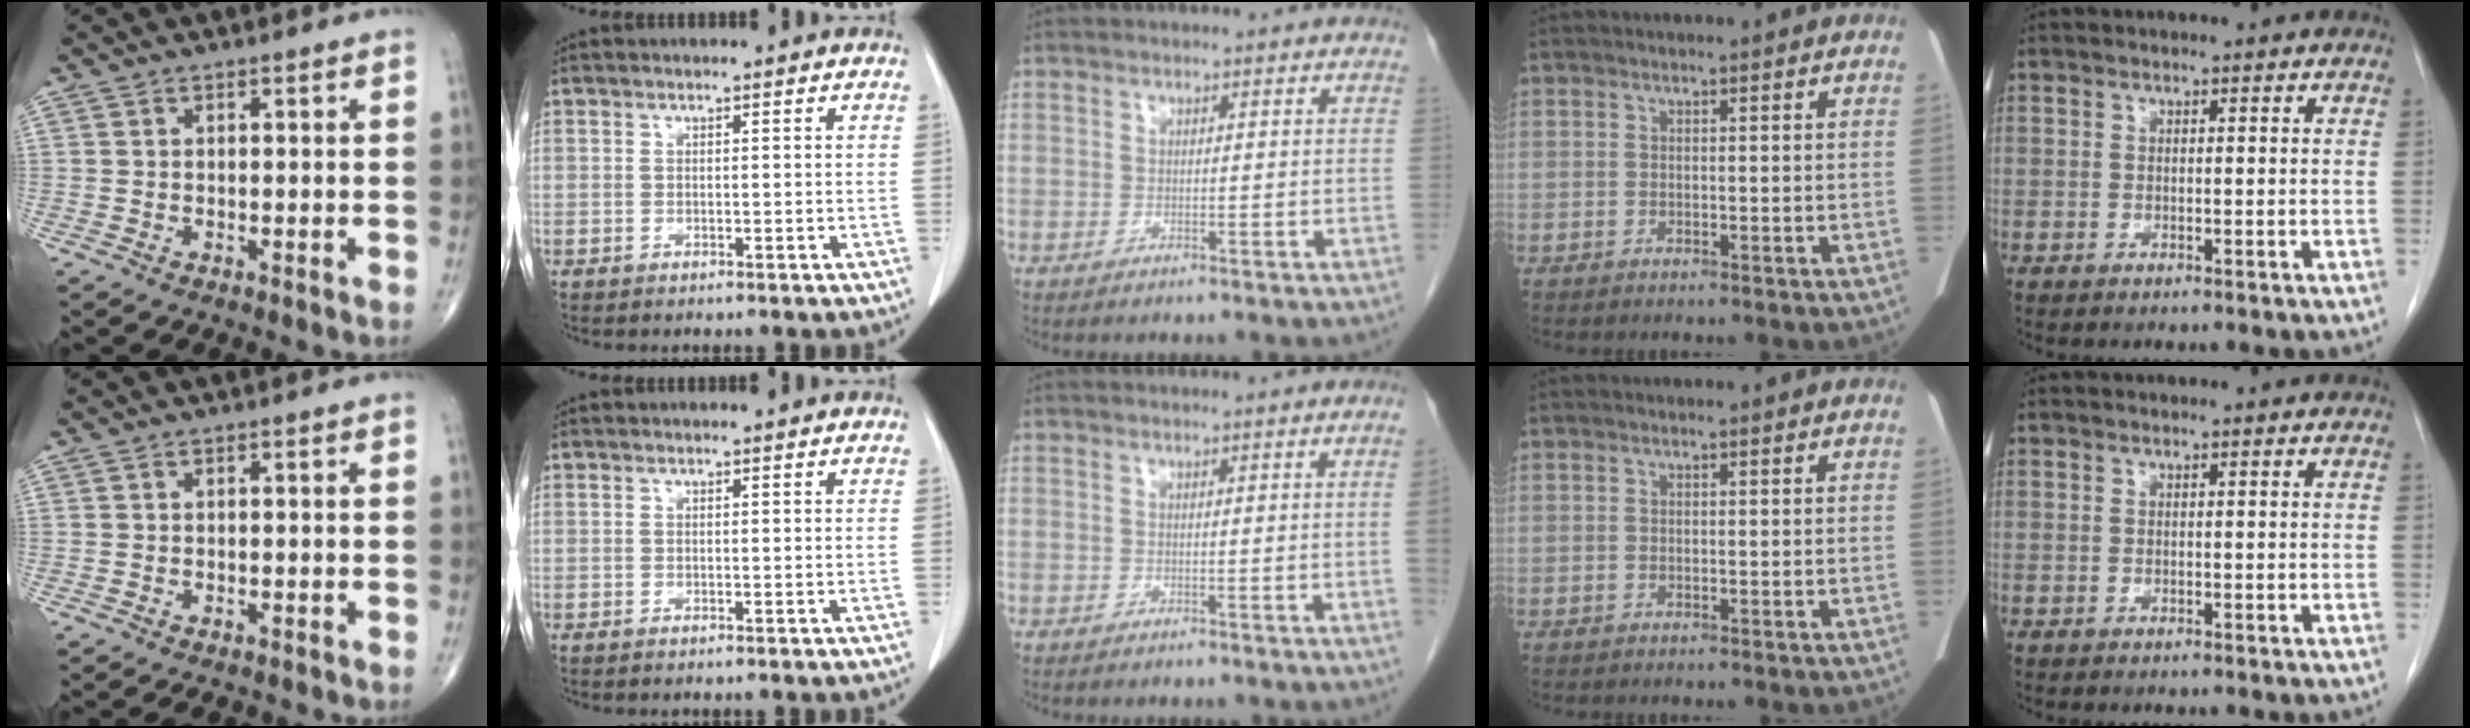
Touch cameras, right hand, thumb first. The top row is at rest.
{"thumb": {"total": 2.2, "force": [-1.9, 0.7, 0.9], "torque": [-0.014, 0.006, -0.021]}, "middle": {"total": 1.1, "force": [-0.3, -0.5, 1.0], "torque": [-0.010, 0.001, -0.005]}}